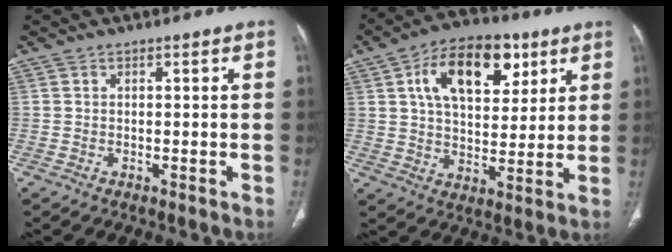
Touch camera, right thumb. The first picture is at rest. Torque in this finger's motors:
{"motor_torque": [-0.02, 0.42, 0.81, 0.60, 0.15]}